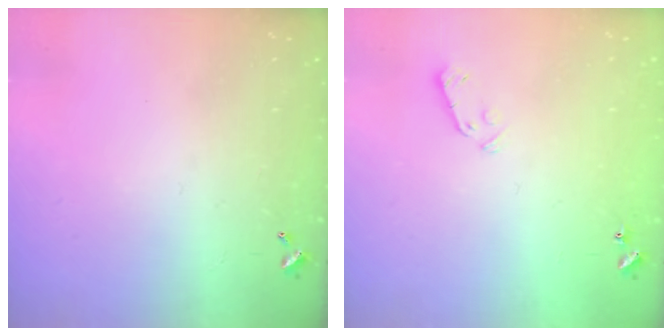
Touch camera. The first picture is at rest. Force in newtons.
{"total": 4.1, "press": 4.1, "slide": 0.6}